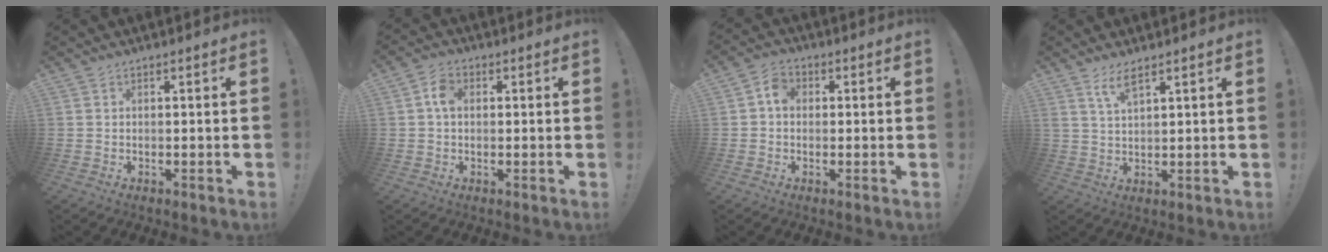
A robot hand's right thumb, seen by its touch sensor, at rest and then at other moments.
{"total": 4.5, "force": [0.5, 3.1, 3.2], "torque": [-0.048, 0.007, 0.008]}
{"total": 4.5, "force": [0.1, 3.5, 2.8], "torque": [-0.040, 0.009, 0.001]}
{"total": 4.7, "force": [3.2, 0.9, 3.3], "torque": [-0.068, -0.009, 0.056]}